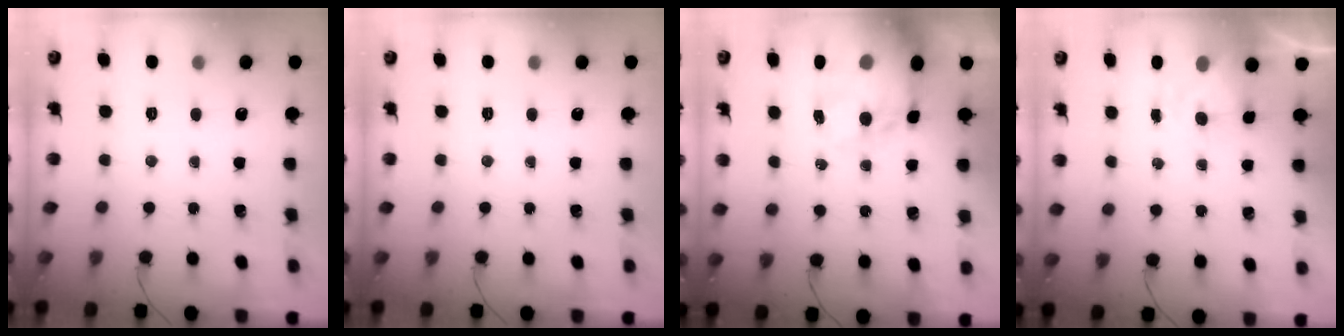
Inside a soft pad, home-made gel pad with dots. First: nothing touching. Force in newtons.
{"total": 0.0}
{"total": 15.3, "press": 14.9, "slide": 3.6}
{"total": 4.1, "press": 3.9, "slide": 1.1}